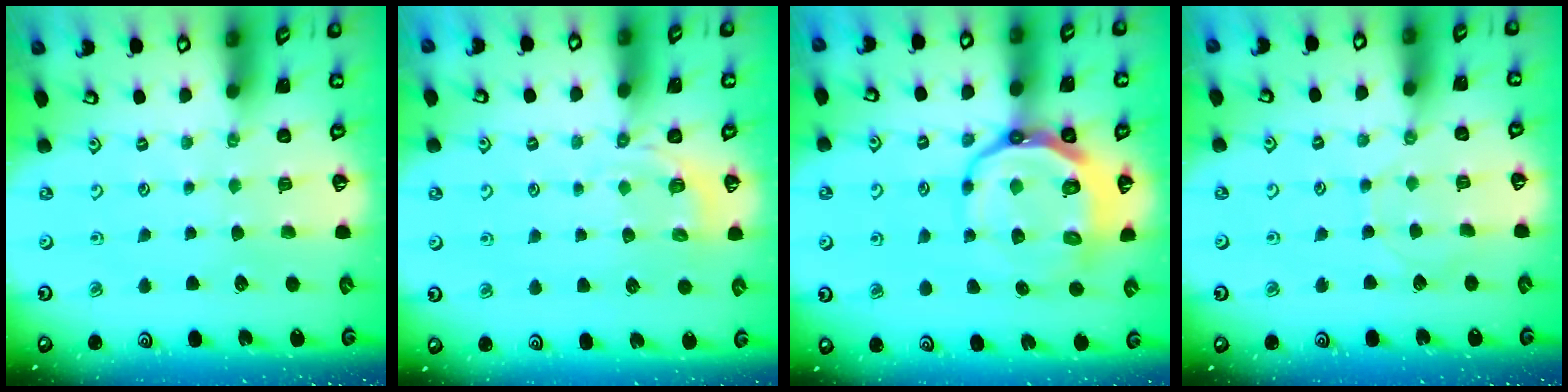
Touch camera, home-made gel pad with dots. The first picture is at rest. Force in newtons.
{"total": 2.9, "press": 2.2, "slide": 1.8}
{"total": 14.6, "press": 14.2, "slide": 3.3}
{"total": 4.3, "press": 4.3, "slide": 0.1}